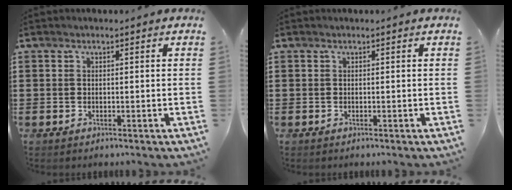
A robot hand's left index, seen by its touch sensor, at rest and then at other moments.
{"total": 0.0}